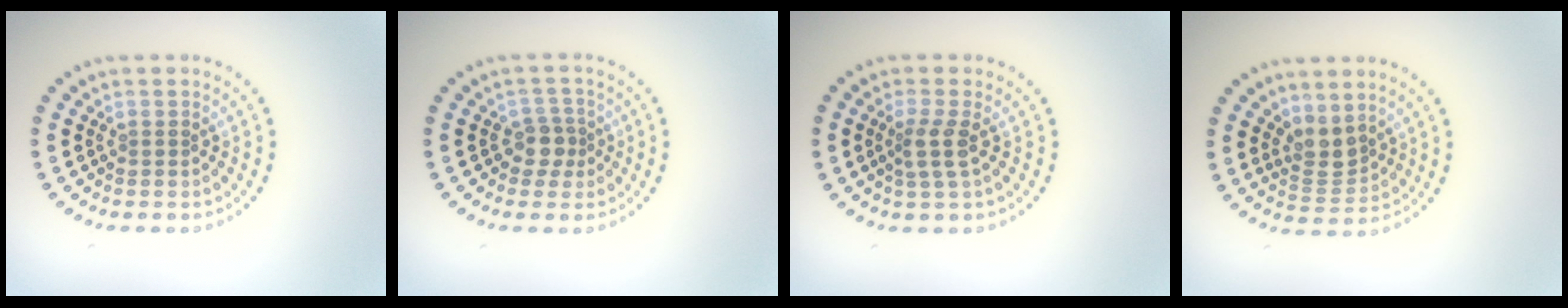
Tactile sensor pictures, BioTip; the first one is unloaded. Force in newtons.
{"total": 2.1, "press": 1.8, "slide": 1.0}
{"total": 2.3, "press": 1.9, "slide": 1.4}
{"total": 2.8, "press": 2.2, "slide": 1.7}